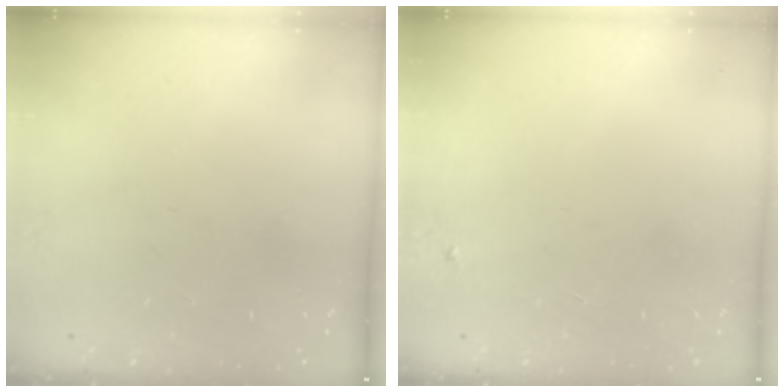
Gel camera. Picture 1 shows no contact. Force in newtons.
{"total": 2.7, "press": 2.7, "slide": 0.2}